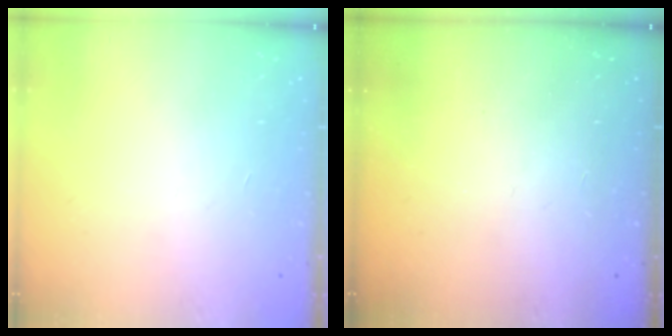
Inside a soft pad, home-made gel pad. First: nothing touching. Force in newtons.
{"total": 0.0}